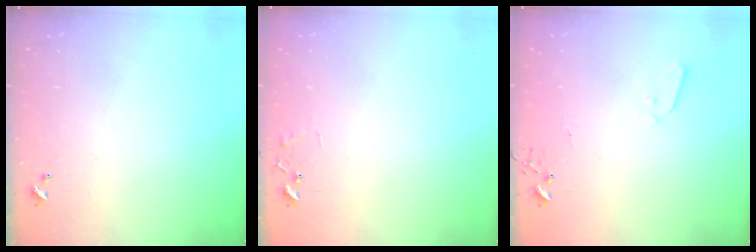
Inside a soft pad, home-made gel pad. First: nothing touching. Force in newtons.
{"total": 6.7, "press": 6.7, "slide": 0.5}
{"total": 3.0, "press": 2.9, "slide": 0.7}